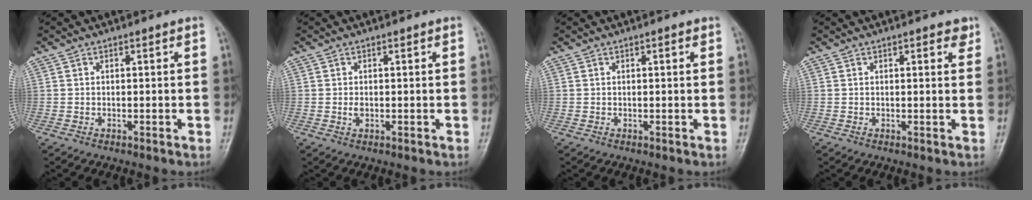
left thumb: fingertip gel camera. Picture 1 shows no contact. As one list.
[{"total": 1.1, "force": [0.0, 0.7, 0.8], "torque": [-0.014, -0.001, 0.001]}, {"total": 0.8, "force": [0.4, 0.2, 0.6], "torque": [-0.010, 0.000, 0.005]}, {"total": 2.3, "force": [1.4, 1.0, 1.5], "torque": [-0.008, -0.005, 0.015]}]